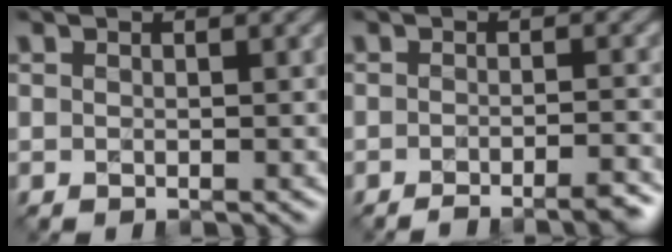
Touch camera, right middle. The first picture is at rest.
{"total": 4.1, "force": [-3.1, 0.7, 2.5], "torque": [-0.032, 0.002, -0.046]}